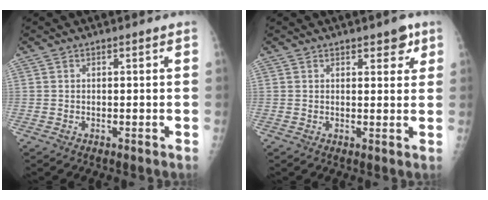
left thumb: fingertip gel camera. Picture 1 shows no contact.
{"total": 3.8, "force": [2.2, 1.9, 2.4], "torque": [-0.006, -0.008, 0.024]}